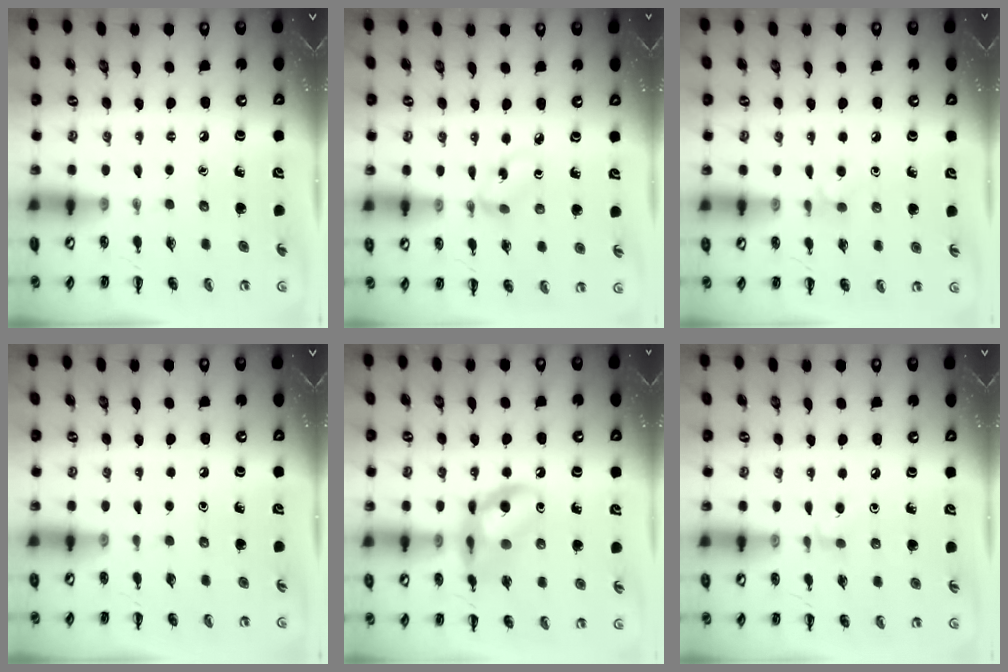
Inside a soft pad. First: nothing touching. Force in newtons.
{"total": 1.8, "press": 1.7, "slide": 0.6}
{"total": 3.9, "press": 3.6, "slide": 1.5}
{"total": 0.0}
{"total": 12.3, "press": 12.1, "slide": 2.2}
{"total": 3.9, "press": 3.7, "slide": 1.2}